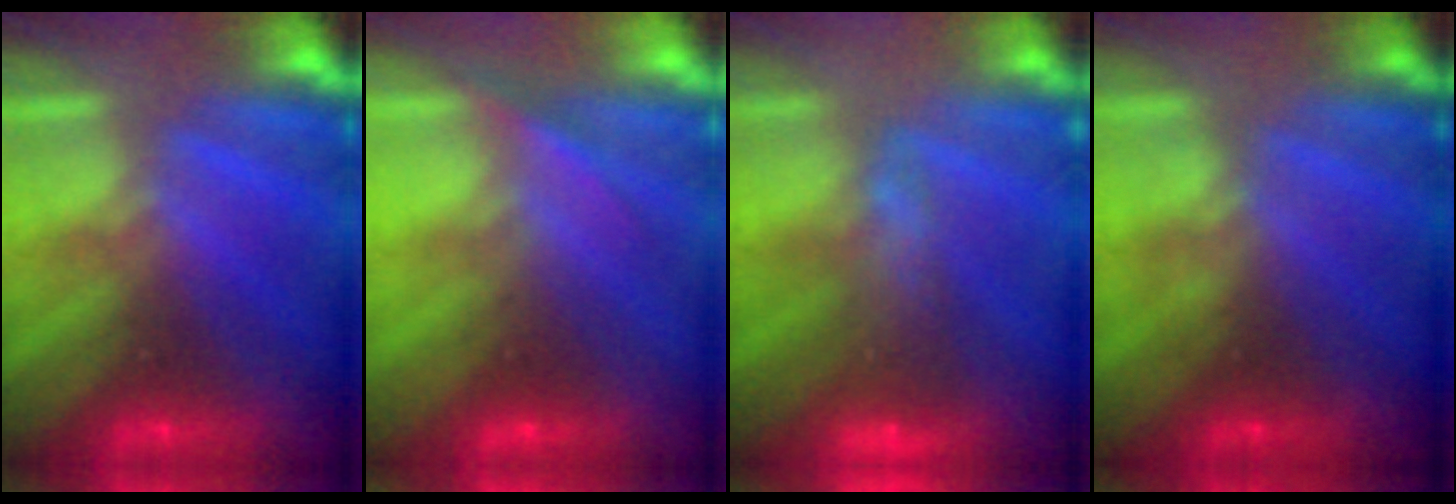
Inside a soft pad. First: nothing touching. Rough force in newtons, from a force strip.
{"total": 3.8}
{"total": 8.7}
{"total": 3.3}